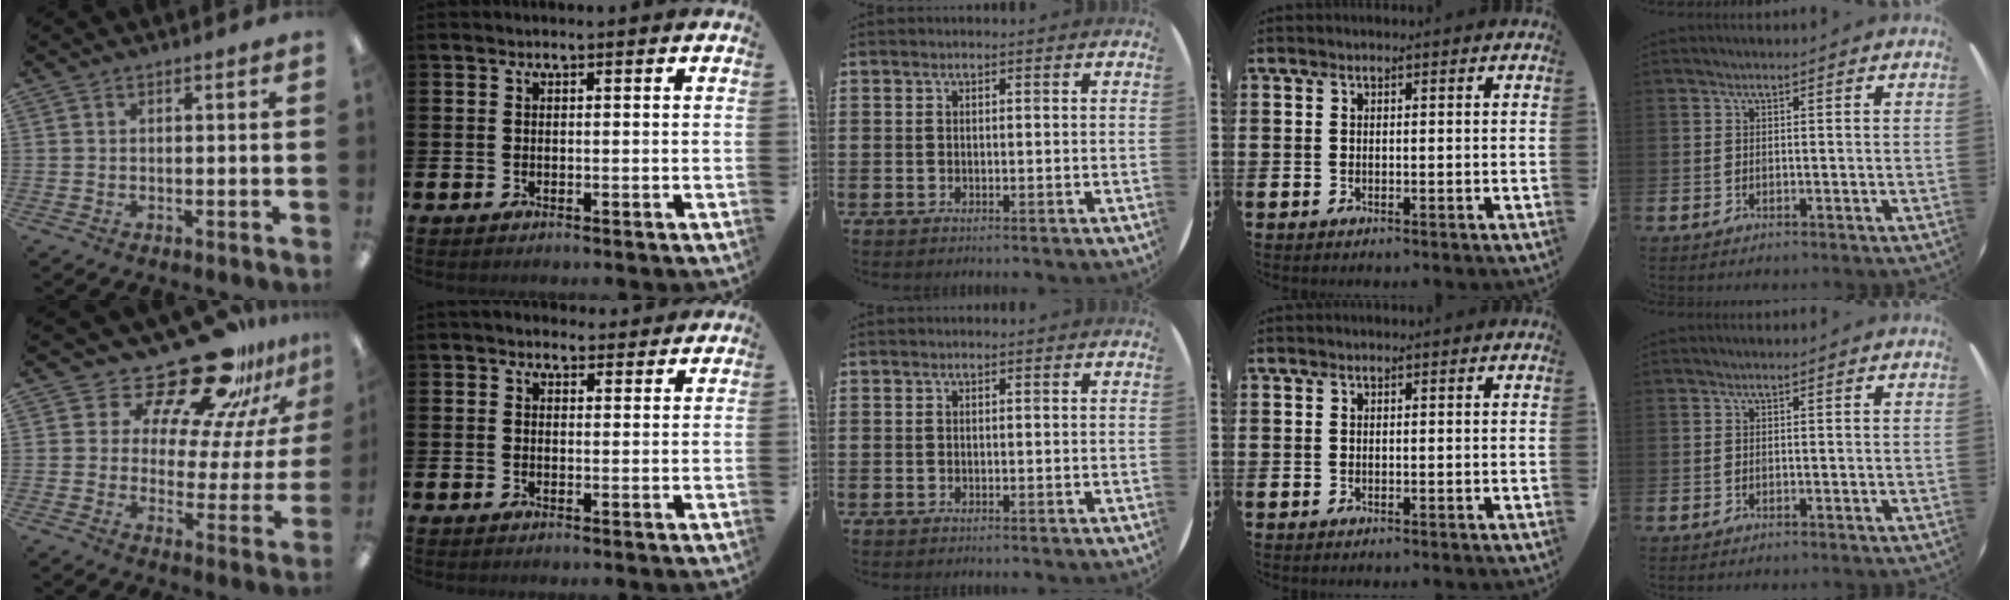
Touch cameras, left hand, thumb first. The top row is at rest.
{"thumb": {"total": 22.3, "force": [17.9, 8.2, 10.4], "torque": [-0.161, -0.130, 0.299]}, "index": {"total": 2.2, "force": [2.0, 1.1, 0.1], "torque": [0.014, -0.008, 0.030]}}